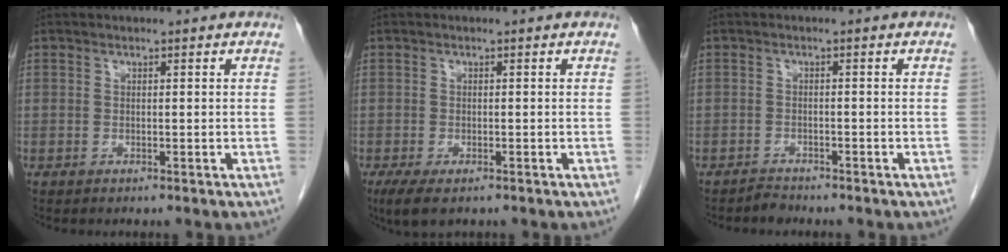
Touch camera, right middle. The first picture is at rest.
{"total": 3.9, "force": [-2.5, 1.4, 2.7], "torque": [-0.054, -0.010, -0.037]}
{"total": 1.3, "force": [-1.2, 0.2, -0.2], "torque": [0.005, -0.004, -0.022]}